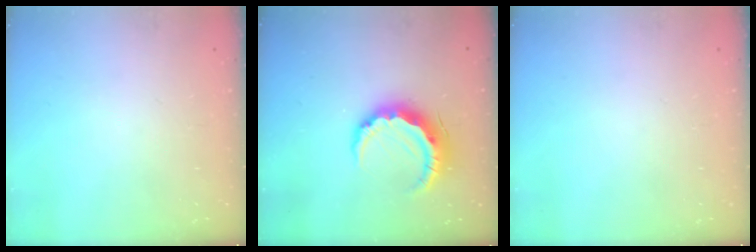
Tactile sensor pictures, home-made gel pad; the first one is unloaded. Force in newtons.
{"total": 12.3, "press": 12.3, "slide": 0.4}
{"total": 0.0}